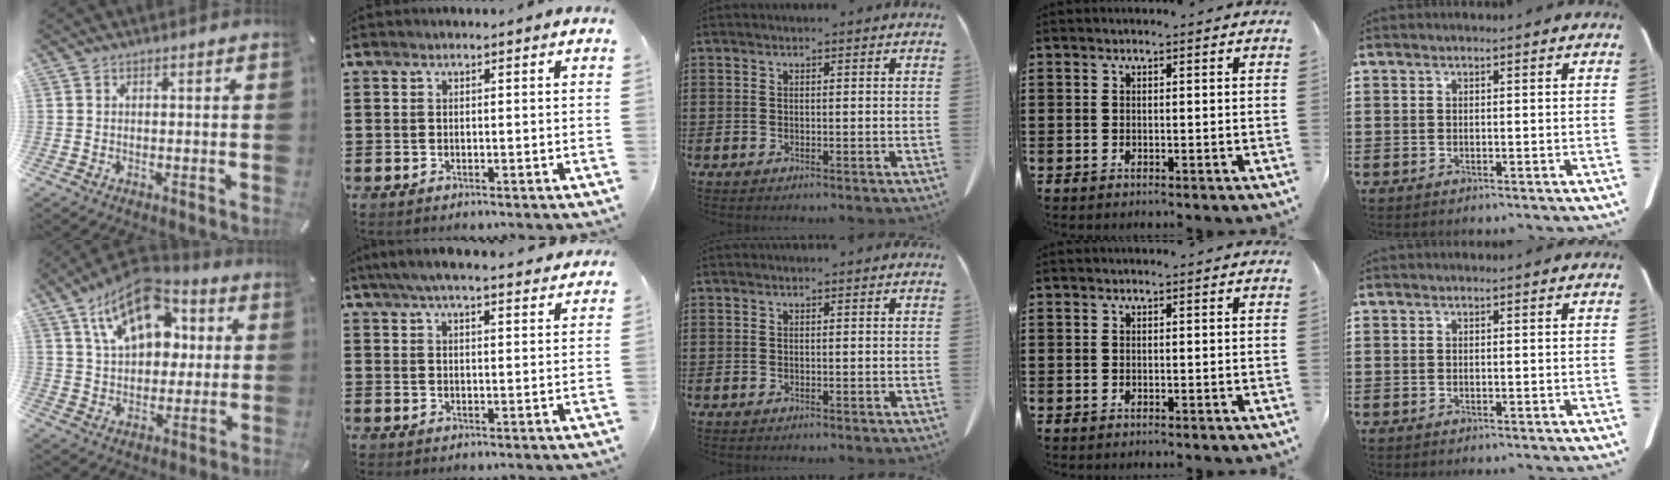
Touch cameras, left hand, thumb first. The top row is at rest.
{"thumb": {"total": 17.7, "force": [8.1, 11.1, 11.2], "torque": [-0.190, -0.025, 0.143]}, "index": {"total": 5.2, "force": [4.6, 0.4, 2.4], "torque": [-0.058, -0.010, 0.083]}}